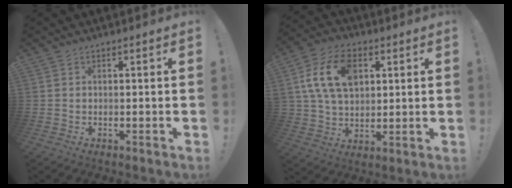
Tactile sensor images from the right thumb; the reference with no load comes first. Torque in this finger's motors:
{"motor_torque": [1.95, 3.05, 2.01, 0.31, 0.21]}